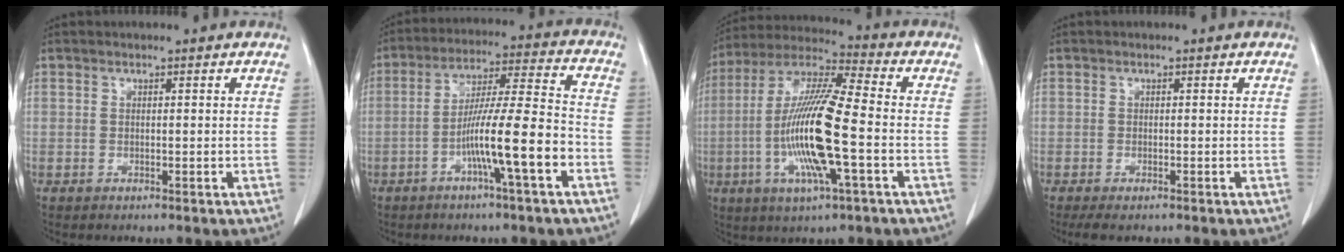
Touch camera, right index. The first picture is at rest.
{"total": 11.0, "force": [-4.2, -0.3, 10.2], "torque": [-0.184, 0.007, -0.076]}
{"total": 16.5, "force": [-3.4, 1.3, 16.1], "torque": [-0.328, -0.009, -0.068]}
{"total": 2.5, "force": [-1.7, 0.8, 1.5], "torque": [-0.027, -0.006, -0.024]}